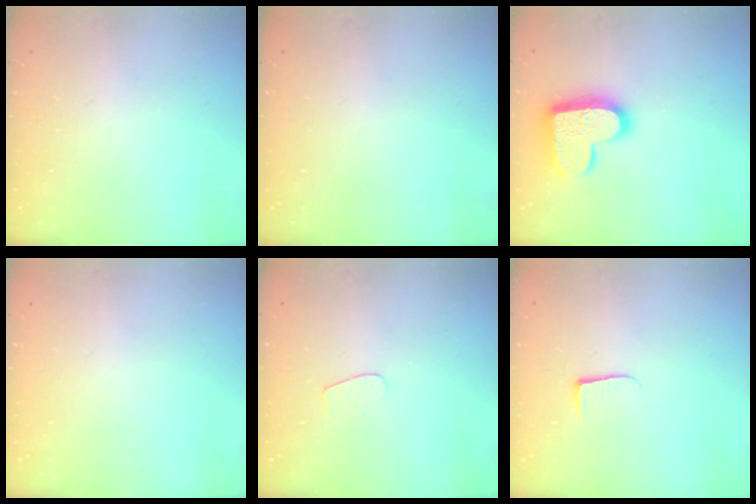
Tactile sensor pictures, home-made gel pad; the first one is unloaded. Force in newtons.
{"total": 0.0}
{"total": 16.9, "press": 16.8, "slide": 1.1}
{"total": 0.0}
{"total": 4.0, "press": 4.0, "slide": 0.4}
{"total": 4.0, "press": 4.0, "slide": 0.5}